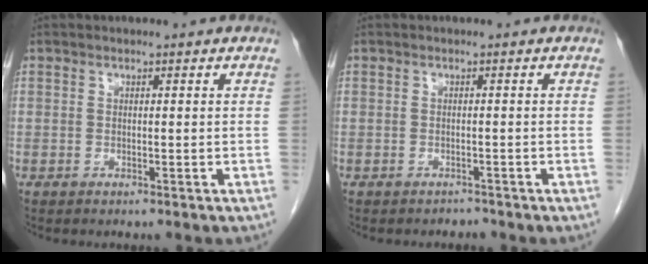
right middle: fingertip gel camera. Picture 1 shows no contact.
{"total": 1.0, "force": [-0.9, 0.3, -0.4], "torque": [0.003, -0.003, -0.015]}